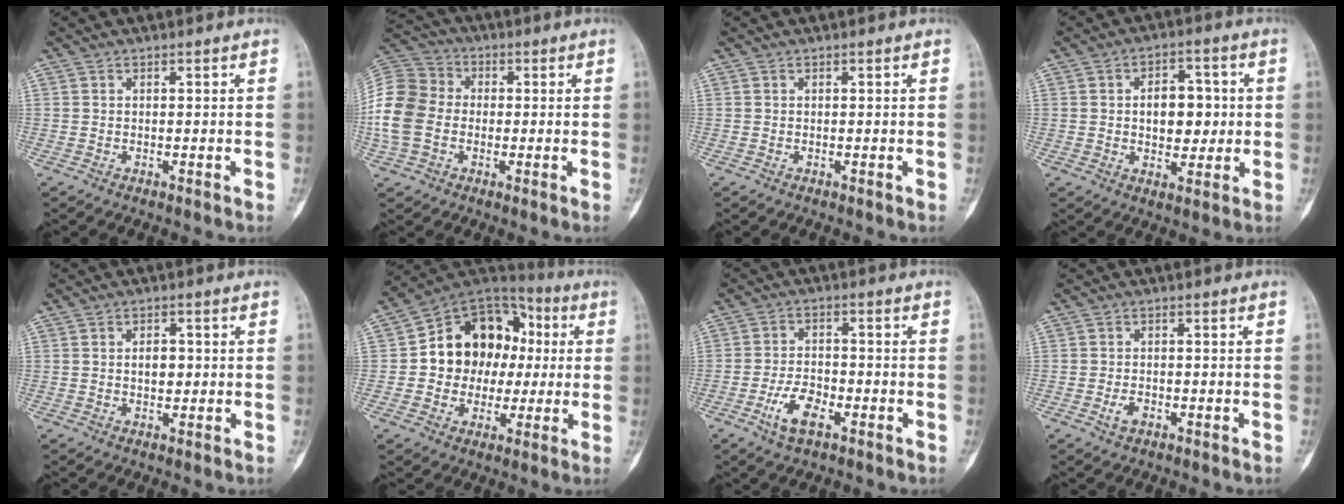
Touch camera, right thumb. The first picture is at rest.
{"total": 14.1, "force": [-1.3, 11.1, 8.6], "torque": [-0.178, 0.031, -0.032]}
{"total": 0.0}
{"total": 9.0, "force": [0.5, 5.9, 6.8], "torque": [-0.056, 0.006, 0.008]}
{"total": 3.3, "force": [0.1, 2.1, 2.5], "torque": [-0.019, 0.000, 0.002]}
{"total": 17.4, "force": [0.8, 14.4, 9.8], "torque": [-0.096, 0.037, 0.014]}
{"total": 7.0, "force": [-3.3, 3.4, 5.1], "torque": [-0.091, 0.017, -0.061]}
{"total": 2.5, "force": [-1.0, 1.6, 1.7], "torque": [-0.029, 0.004, -0.015]}